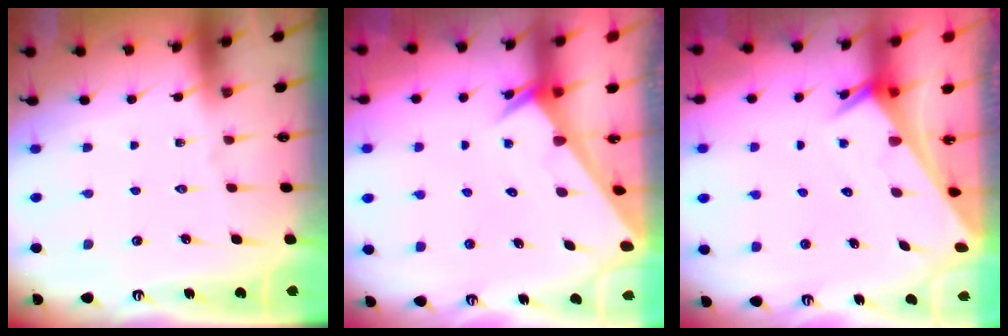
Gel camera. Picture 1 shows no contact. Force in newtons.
{"total": 2.0, "press": 2.0, "slide": 0.1}
{"total": 2.6, "press": 2.6, "slide": 0.1}